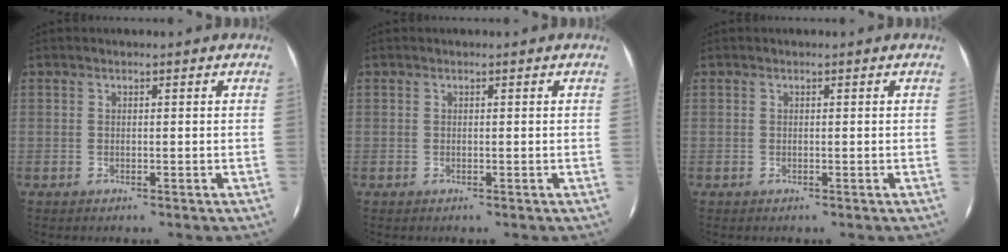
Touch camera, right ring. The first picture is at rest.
{"total": 0.0}
{"total": 0.0}